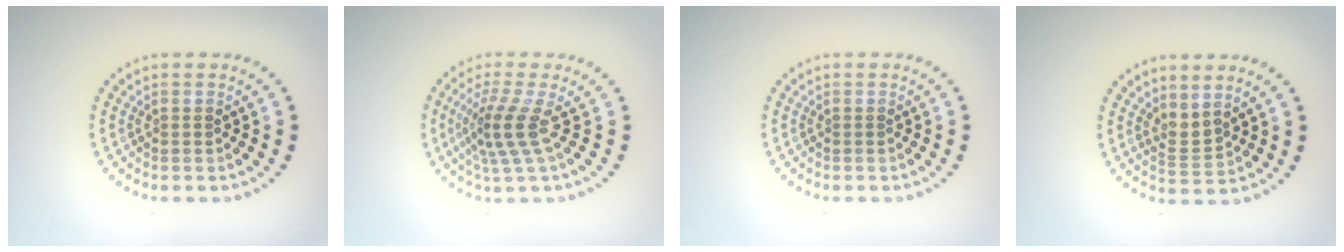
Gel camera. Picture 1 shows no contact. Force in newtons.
{"total": 3.4, "press": 2.4, "slide": 2.5}
{"total": 0.0}
{"total": 1.8, "press": 1.2, "slide": 1.3}